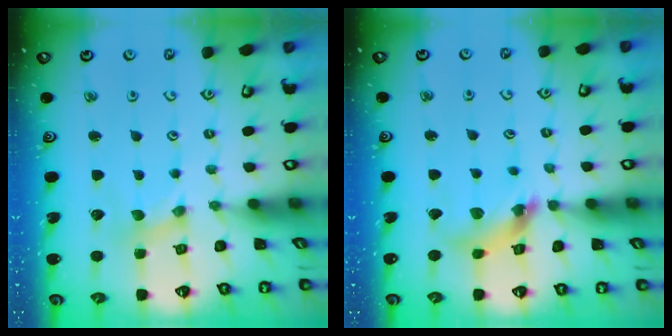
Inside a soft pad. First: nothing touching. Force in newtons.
{"total": 10.7, "press": 10.6, "slide": 1.3}